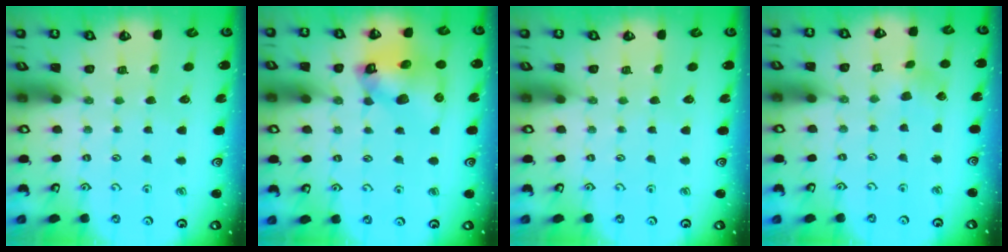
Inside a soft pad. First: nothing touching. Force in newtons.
{"total": 12.9, "press": 12.8, "slide": 1.5}
{"total": 0.0}
{"total": 2.8, "press": 2.8, "slide": 0.5}